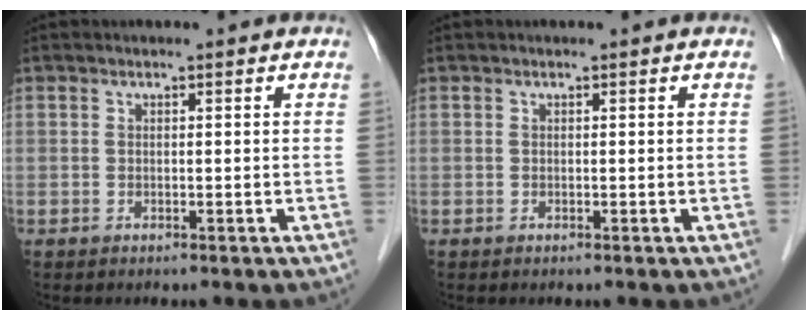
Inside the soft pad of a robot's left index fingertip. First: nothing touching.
{"total": 0.0}